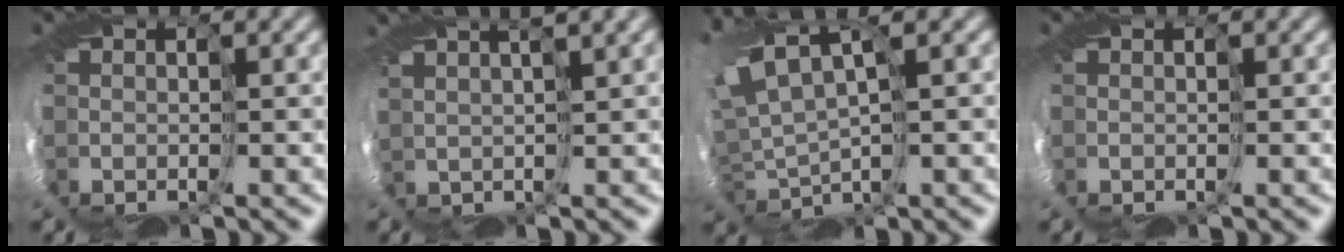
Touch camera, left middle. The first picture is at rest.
{"total": 3.2, "force": [2.4, -2.0, 0.8], "torque": [0.010, 0.019, 0.016]}
{"total": 2.9, "force": [1.4, -0.1, 2.5], "torque": [-0.068, -0.005, 0.022]}
{"total": 0.0}